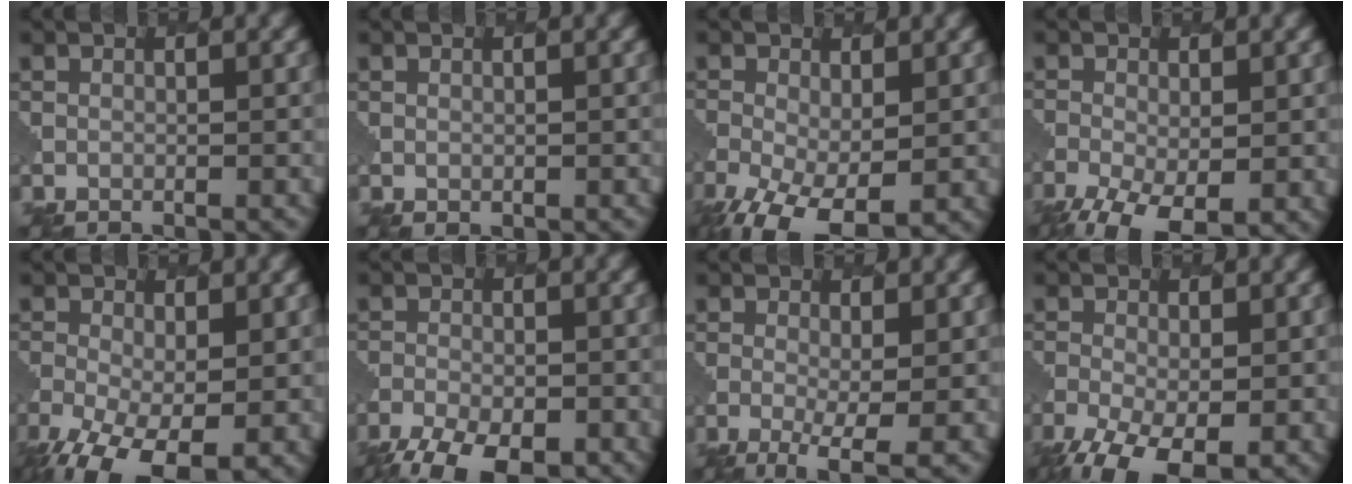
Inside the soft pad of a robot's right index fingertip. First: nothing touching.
{"total": 0.8, "force": [0.5, 0.5, 0.3], "torque": [-0.007, -0.004, 0.008]}
{"total": 7.4, "force": [-3.0, 3.7, 5.7], "torque": [-0.127, -0.030, -0.046]}
{"total": 7.1, "force": [-3.4, 3.2, 5.4], "torque": [-0.115, -0.022, -0.057]}
{"total": 9.6, "force": [-4.0, 4.7, 7.3], "torque": [-0.144, -0.046, -0.061]}
{"total": 8.6, "force": [-6.1, 3.6, 4.9], "torque": [-0.093, -0.028, -0.098]}
{"total": 4.9, "force": [-1.2, 1.3, 4.6], "torque": [-0.086, -0.008, -0.020]}
{"total": 8.8, "force": [-4.3, 4.1, 6.5], "torque": [-0.137, -0.033, -0.070]}